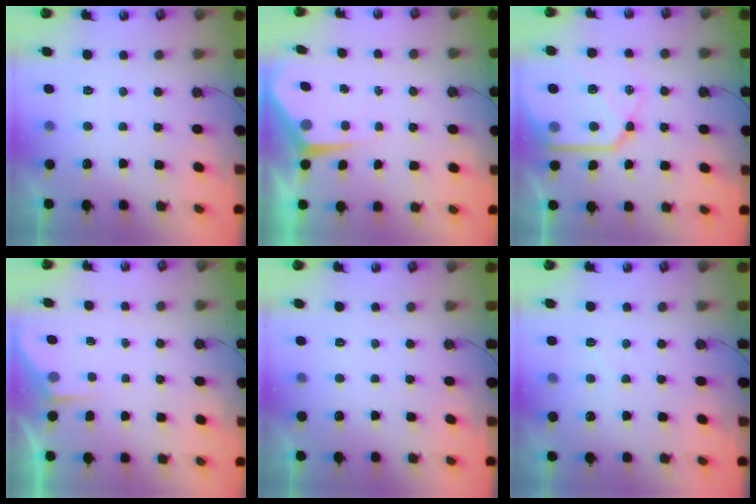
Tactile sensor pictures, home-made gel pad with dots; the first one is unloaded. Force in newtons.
{"total": 4.8, "press": 4.8, "slide": 0.5}
{"total": 17.2, "press": 17.1, "slide": 1.9}
{"total": 2.4, "press": 2.3, "slide": 0.4}
{"total": 0.0}
{"total": 3.6, "press": 3.5, "slide": 0.6}